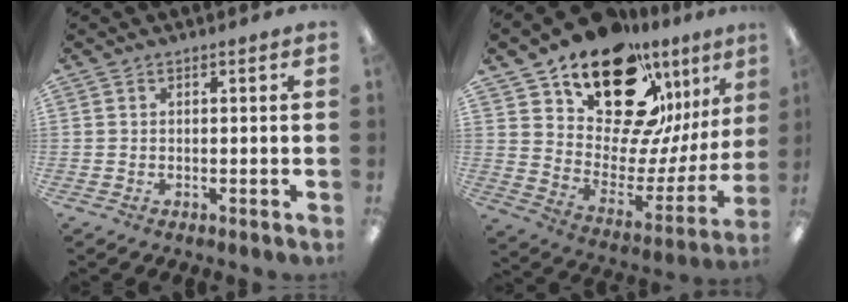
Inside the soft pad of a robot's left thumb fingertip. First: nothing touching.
{"total": 21.6, "force": [16.0, 10.1, 10.4], "torque": [-0.159, -0.121, 0.282]}